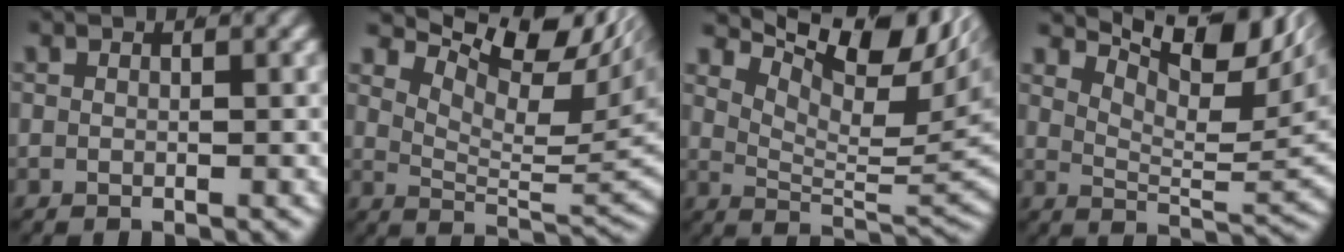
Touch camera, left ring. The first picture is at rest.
{"total": 10.5, "force": [5.4, 4.0, 8.0], "torque": [-0.091, 0.008, 0.083]}
{"total": 10.9, "force": [5.6, 4.1, 8.4], "torque": [-0.099, 0.003, 0.086]}
{"total": 9.7, "force": [5.4, 3.2, 7.4], "torque": [-0.084, 0.003, 0.085]}